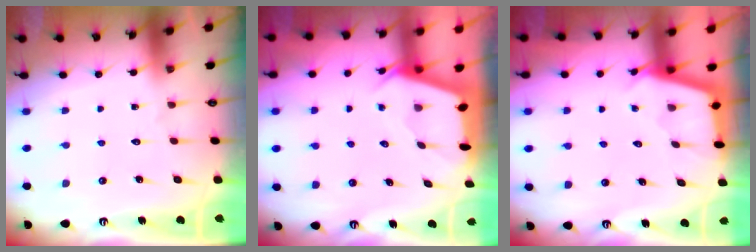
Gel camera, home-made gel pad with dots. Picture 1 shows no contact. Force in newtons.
{"total": 3.1, "press": 3.1, "slide": 0.2}
{"total": 2.5, "press": 2.5, "slide": 0.1}